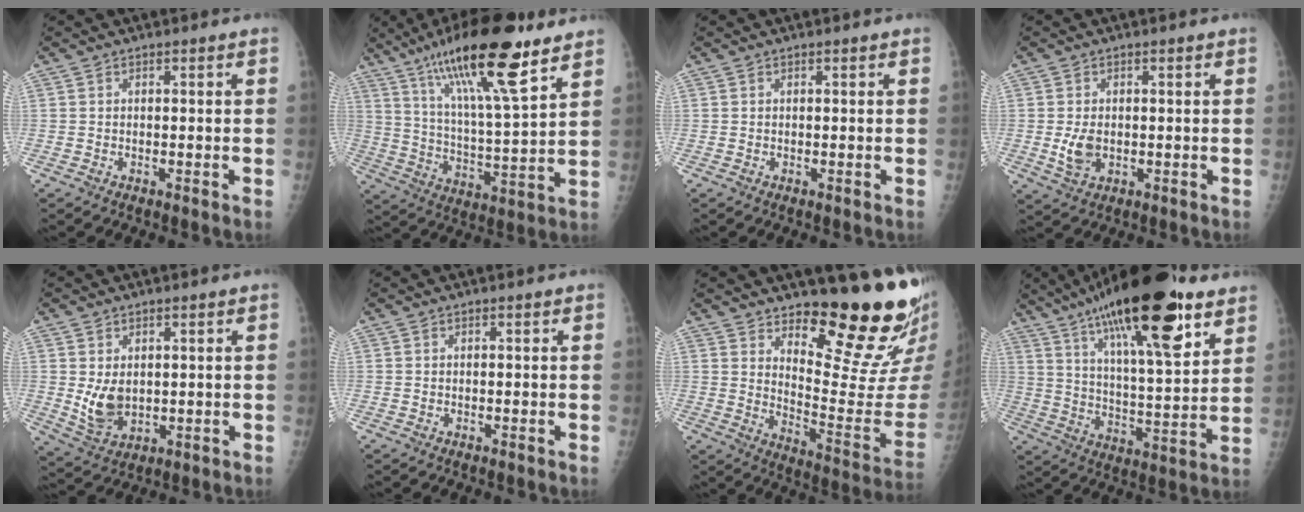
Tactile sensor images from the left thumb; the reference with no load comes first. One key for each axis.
{"total": 21.3, "fx": 13.5, "fy": 4.4, "fz": 15.9, "tx": -0.262, "ty": -0.047, "tz": 0.234}
{"total": 0.0}
{"total": 4.6, "fx": -0.3, "fy": 3.0, "fz": 3.4, "tx": -0.062, "ty": -0.007, "tz": 0.001}
{"total": 6.2, "fx": 0.9, "fy": 4.2, "fz": 4.4, "tx": -0.067, "ty": -0.020, "tz": 0.033}
{"total": 0.0}
{"total": 17.5, "fx": 14.1, "fy": 3.2, "fz": 9.9, "tx": -0.101, "ty": -0.150, "tz": 0.207}
{"total": 27.0, "fx": 15.8, "fy": 7.6, "fz": 20.5, "tx": -0.323, "ty": -0.036, "tz": 0.256}